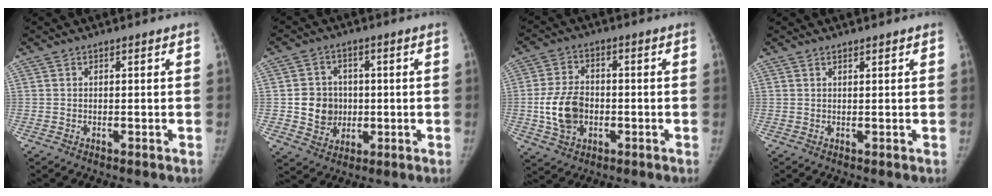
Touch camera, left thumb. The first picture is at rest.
{"total": 8.0, "force": [-0.2, 7.4, 3.1], "torque": [-0.013, 0.003, 0.001]}
{"total": 9.6, "force": [-1.7, 7.0, 6.4], "torque": [-0.104, 0.009, -0.030]}
{"total": 0.8, "force": [0.7, 0.2, 0.3], "torque": [0.000, -0.006, 0.011]}